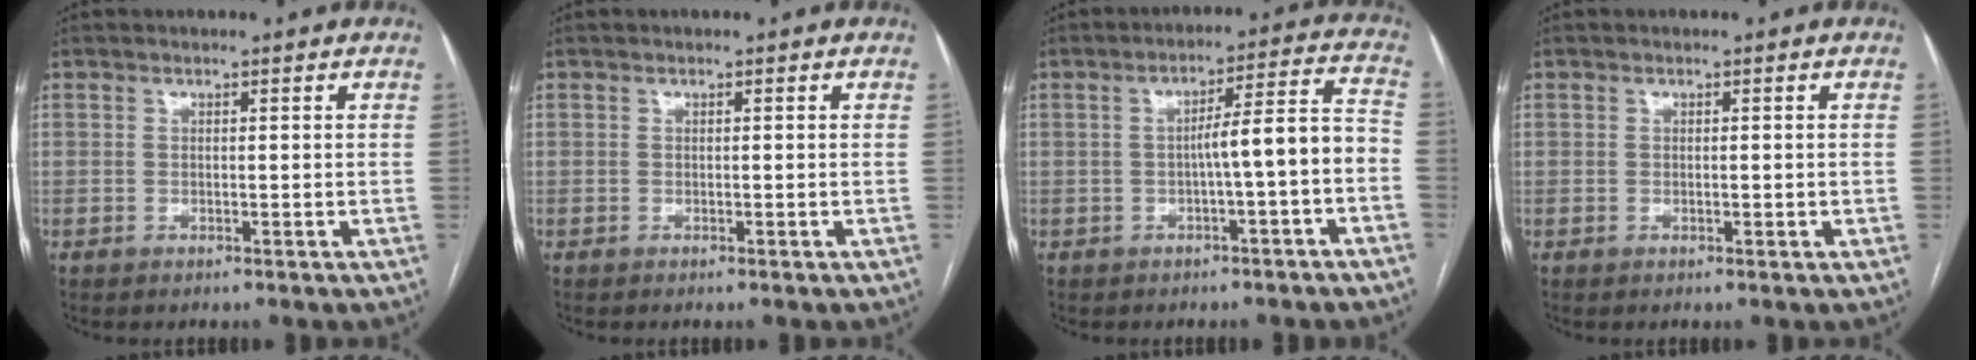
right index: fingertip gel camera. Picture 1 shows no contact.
{"total": 0.0}
{"total": 7.7, "force": [-2.1, 0.3, 7.4], "torque": [-0.099, 0.032, -0.029]}
{"total": 0.6, "force": [-0.1, 0.3, 0.5], "torque": [-0.009, -0.001, -0.001]}